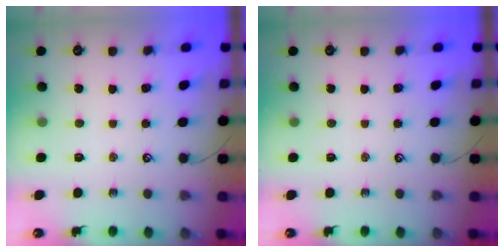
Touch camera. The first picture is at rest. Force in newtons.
{"total": 0.0}